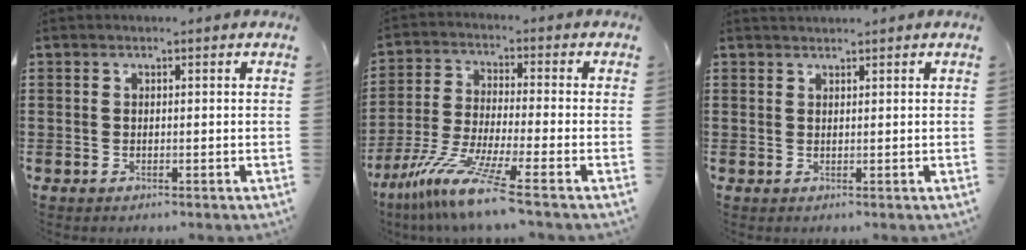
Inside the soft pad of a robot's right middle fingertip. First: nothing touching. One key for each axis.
{"total": 9.4, "fx": -7.1, "fy": -0.3, "fz": 6.1, "tx": -0.138, "ty": -0.014, "tz": -0.146}
{"total": 0.9, "fx": 0.9, "fy": 0.1, "fz": 0.0, "tx": -0.003, "ty": 0.000, "tz": 0.017}